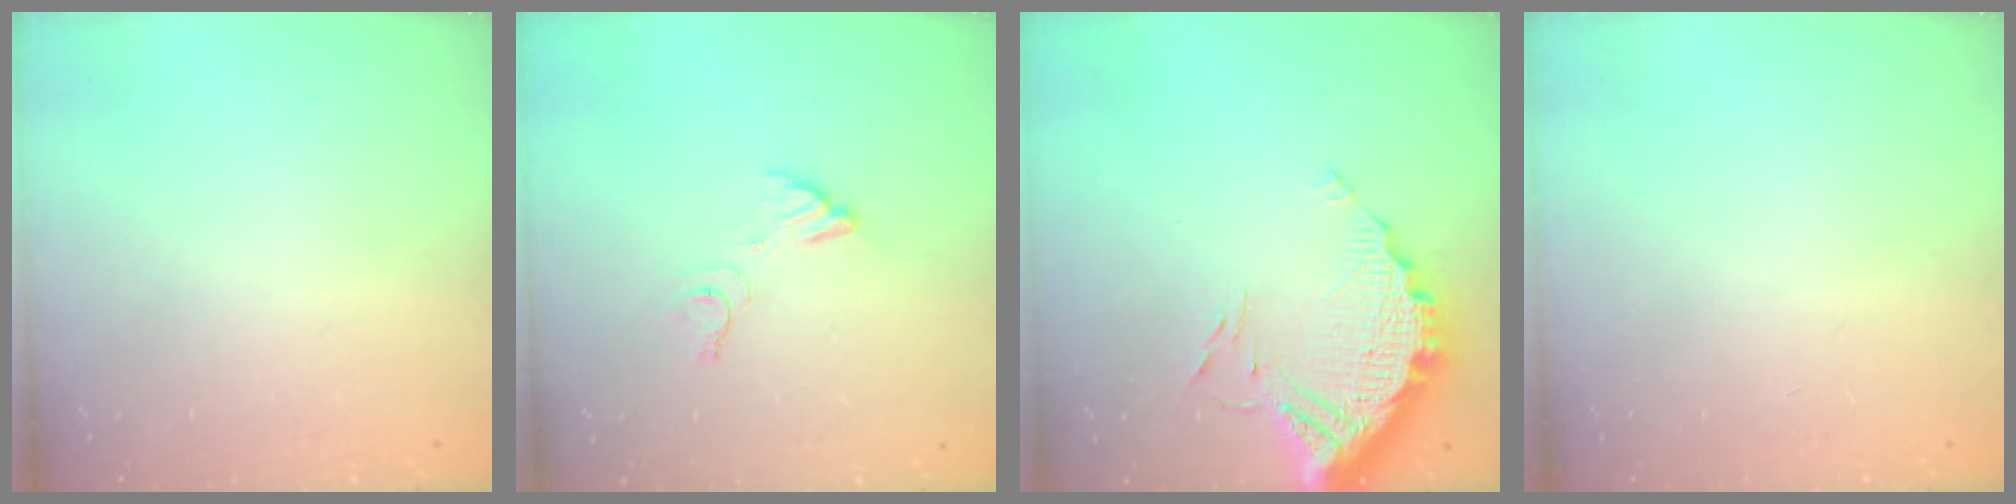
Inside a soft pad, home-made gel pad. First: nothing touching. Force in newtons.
{"total": 6.1, "press": 6.1, "slide": 0.4}
{"total": 12.7, "press": 12.7, "slide": 0.9}
{"total": 0.0}